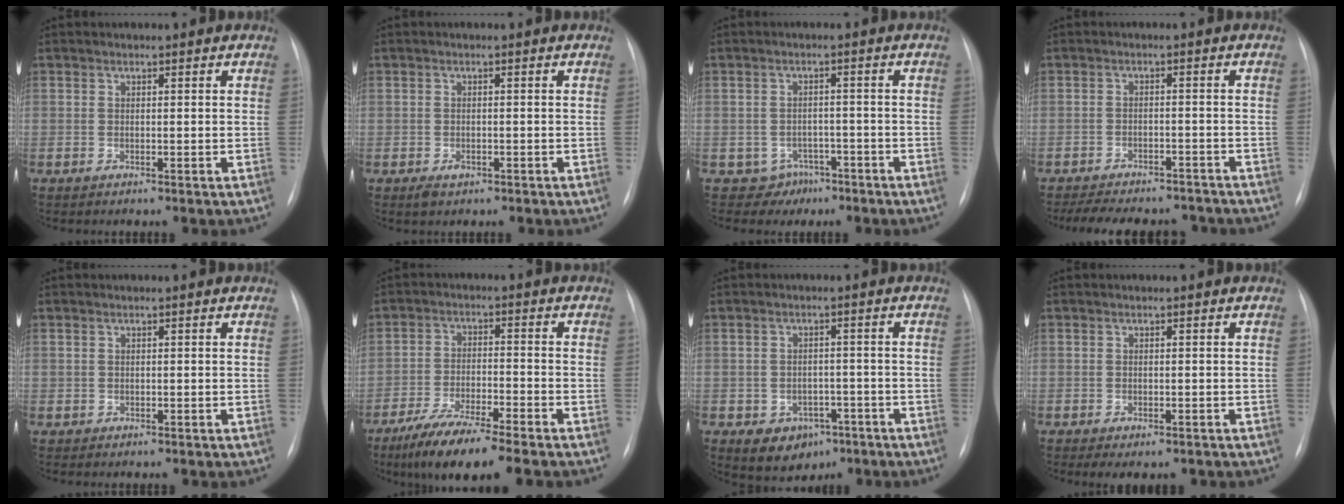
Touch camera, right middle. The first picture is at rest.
{"total": 1.8, "force": [-0.8, 1.2, 1.0], "torque": [-0.015, 0.000, -0.005]}
{"total": 3.7, "force": [-2.2, 3.0, -0.2], "torque": [0.007, 0.012, -0.026]}
{"total": 13.6, "force": [-12.1, 4.4, 4.6], "torque": [-0.088, 0.008, -0.154]}
{"total": 0.6, "force": [0.0, 0.6, 0.1], "torque": [0.004, 0.003, -0.001]}
{"total": 10.2, "force": [-7.6, 0.5, 6.7], "torque": [-0.122, -0.030, -0.136]}
{"total": 6.5, "force": [-3.3, 4.9, 2.8], "torque": [-0.040, 0.011, -0.036]}
{"total": 2.6, "force": [-1.7, 1.3, 1.5], "torque": [-0.016, -0.003, -0.016]}